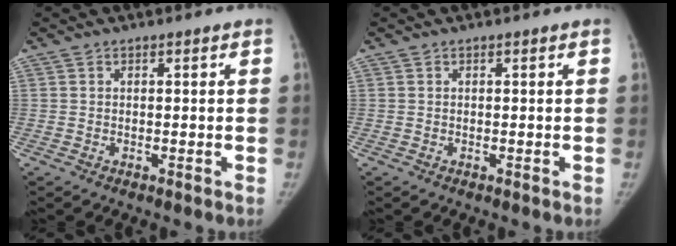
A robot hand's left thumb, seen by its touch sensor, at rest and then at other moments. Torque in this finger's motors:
{"motor_torque": [0.24, -0.17, 0.40, -0.22, 0.05]}